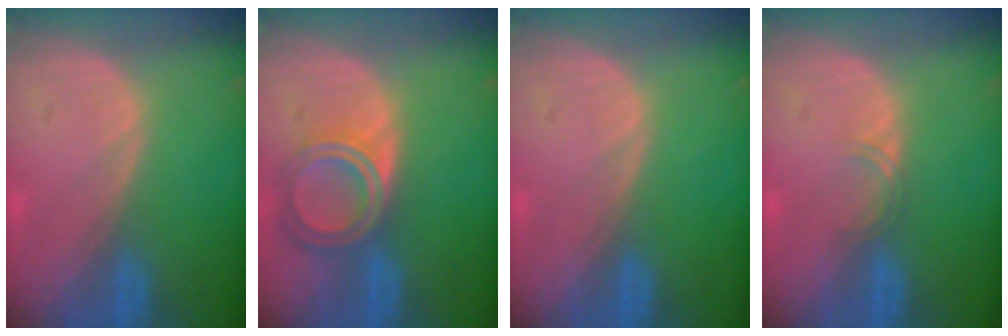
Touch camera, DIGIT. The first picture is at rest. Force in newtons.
{"total": 6.3, "press": 5.6, "slide": 2.9}
{"total": 0.0}
{"total": 1.4, "press": 1.4, "slide": 0.2}